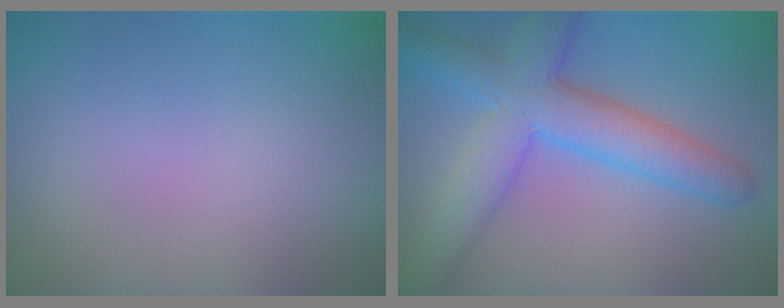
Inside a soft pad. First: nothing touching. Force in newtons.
{"total": 7.3, "press": 7.3, "slide": 0.1}